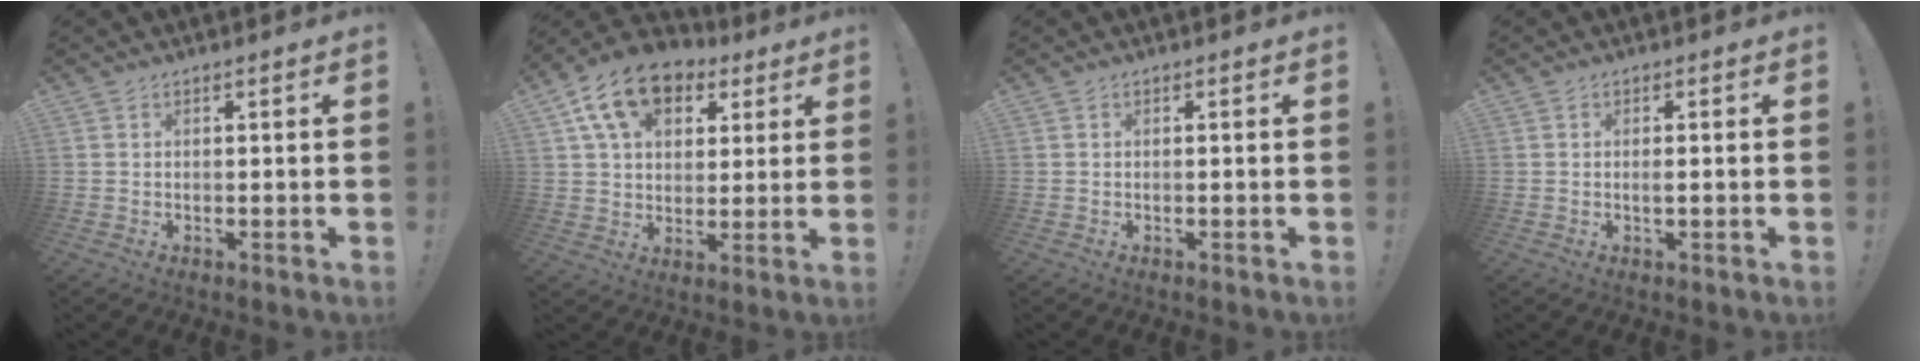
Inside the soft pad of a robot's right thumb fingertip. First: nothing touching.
{"total": 15.0, "force": [7.5, 10.0, 8.2], "torque": [-0.139, -0.027, 0.141]}
{"total": 0.0}
{"total": 1.5, "force": [-0.3, 0.0, 1.5], "torque": [-0.025, -0.002, -0.006]}